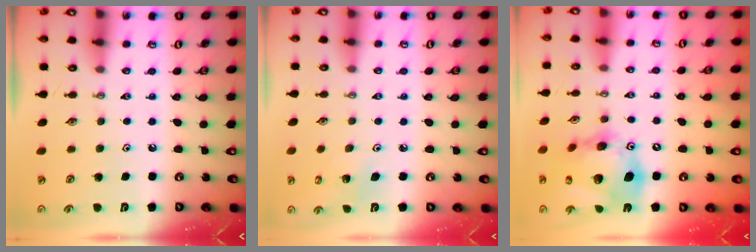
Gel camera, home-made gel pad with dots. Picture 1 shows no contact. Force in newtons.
{"total": 4.1, "press": 4.0, "slide": 1.1}
{"total": 21.8, "press": 21.5, "slide": 3.9}